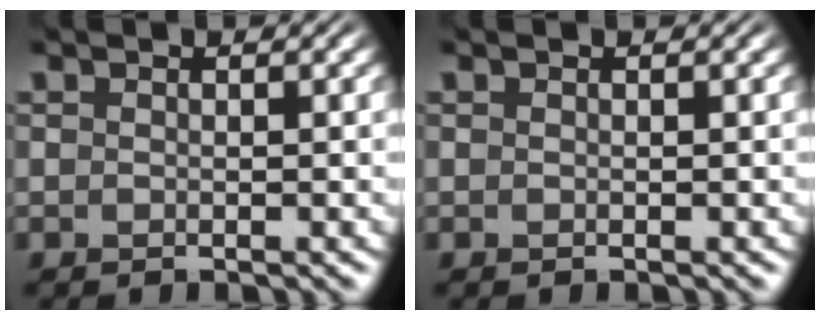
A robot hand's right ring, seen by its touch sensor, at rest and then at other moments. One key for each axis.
{"total": 0.0}